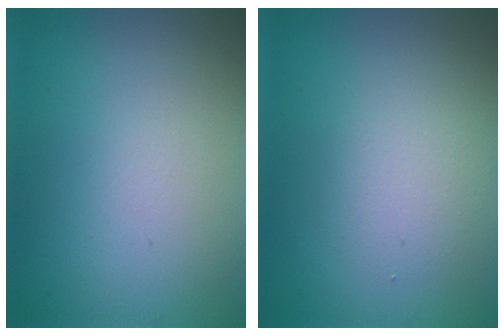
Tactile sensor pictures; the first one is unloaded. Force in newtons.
{"total": 2.4, "press": 2.4, "slide": 0.1}